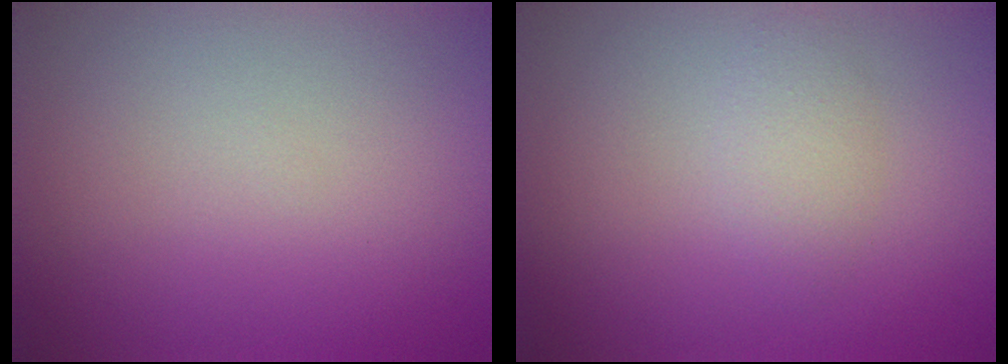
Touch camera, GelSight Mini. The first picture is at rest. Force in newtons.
{"total": 1.8, "press": 1.8, "slide": 0.0}